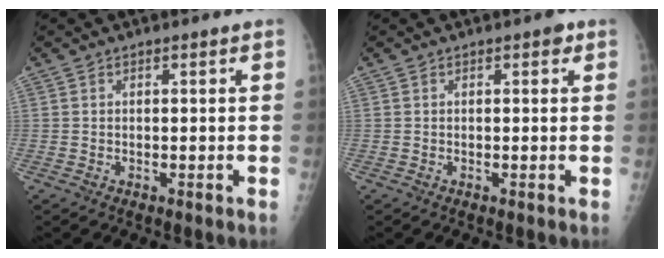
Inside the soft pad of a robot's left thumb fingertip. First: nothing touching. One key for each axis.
{"total": 1.3, "fx": 0.6, "fy": 0.7, "fz": 0.9, "tx": -0.004, "ty": 0.001, "tz": 0.004}